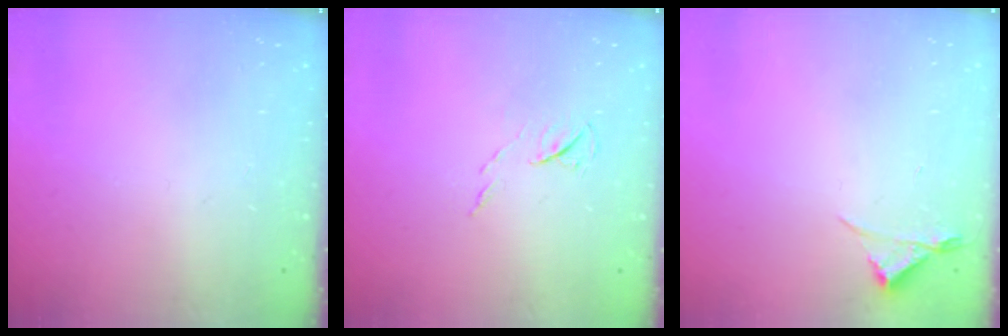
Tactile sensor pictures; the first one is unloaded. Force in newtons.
{"total": 5.0, "press": 5.0, "slide": 0.7}
{"total": 3.0, "press": 2.9, "slide": 0.5}